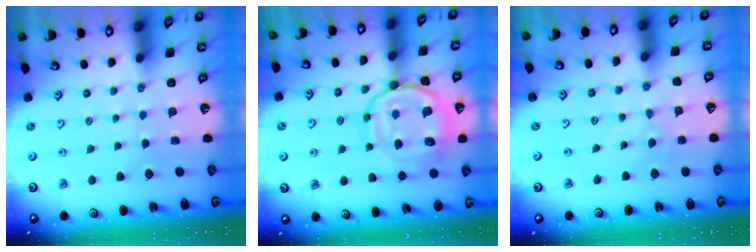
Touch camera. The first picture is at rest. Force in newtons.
{"total": 18.3, "press": 18.2, "slide": 1.9}
{"total": 0.0}